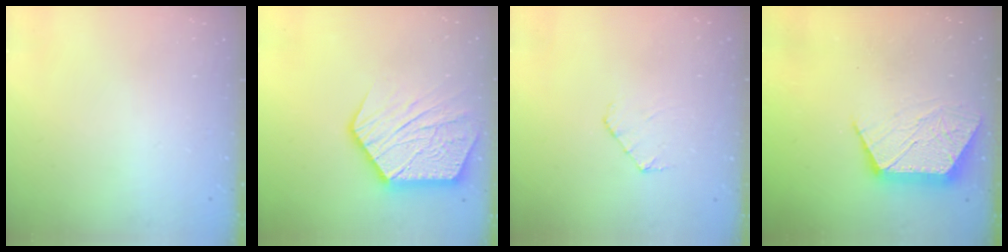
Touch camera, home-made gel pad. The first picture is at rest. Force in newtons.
{"total": 16.1, "press": 16.0, "slide": 1.4}
{"total": 4.9, "press": 4.8, "slide": 0.5}
{"total": 10.6, "press": 10.6, "slide": 0.6}